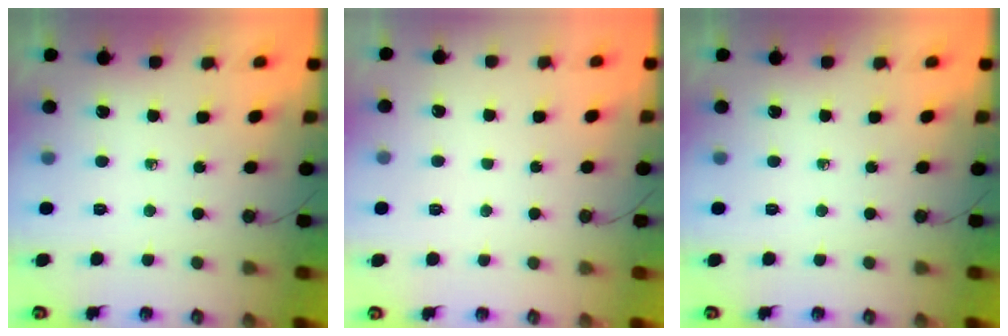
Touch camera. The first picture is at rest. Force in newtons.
{"total": 1.1, "press": 1.1, "slide": 0.1}
{"total": 0.0}